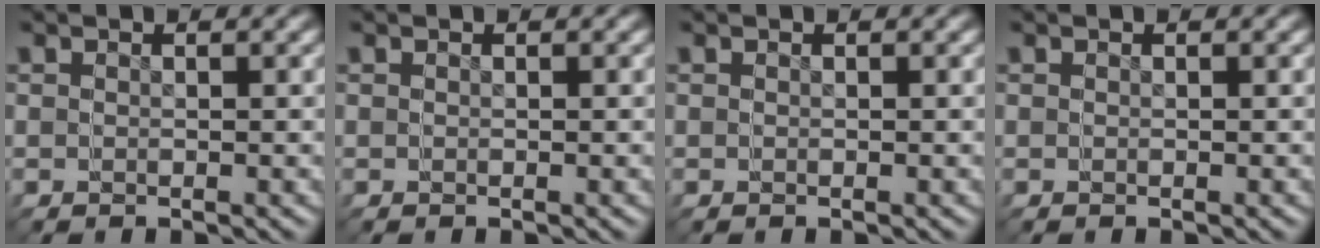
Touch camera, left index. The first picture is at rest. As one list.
[{"total": 0.0}, {"total": 0.0}, {"total": 0.0}]